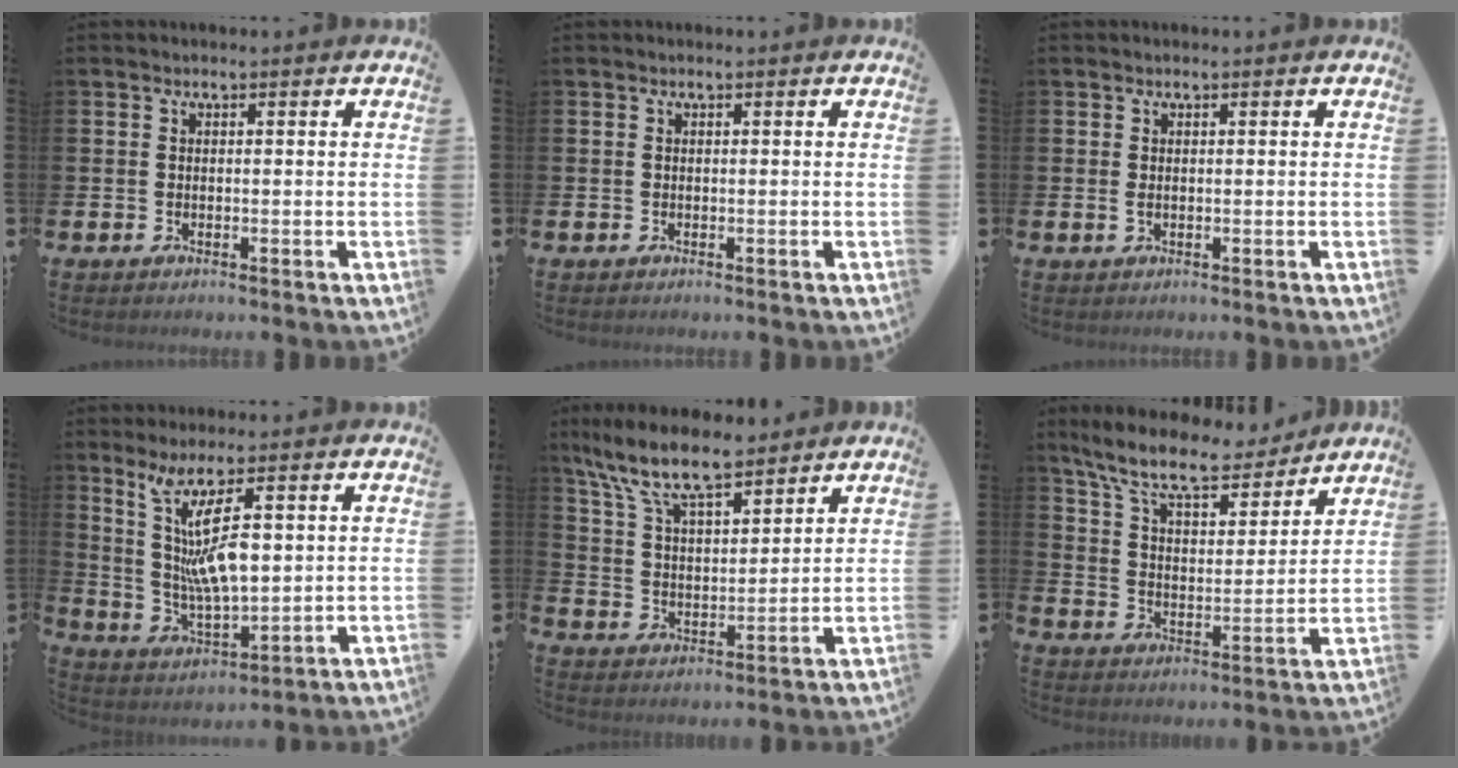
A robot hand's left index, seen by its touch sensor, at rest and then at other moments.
{"total": 0.0}
{"total": 0.9, "force": [0.2, 0.3, 0.8], "torque": [-0.009, 0.000, 0.000]}
{"total": 8.7, "force": [3.5, 1.7, 7.7], "torque": [-0.173, -0.011, 0.055]}
{"total": 9.6, "force": [8.0, 2.7, 4.5], "torque": [-0.124, -0.035, 0.145]}
{"total": 10.3, "force": [9.1, 2.7, 4.1], "torque": [-0.116, -0.056, 0.160]}